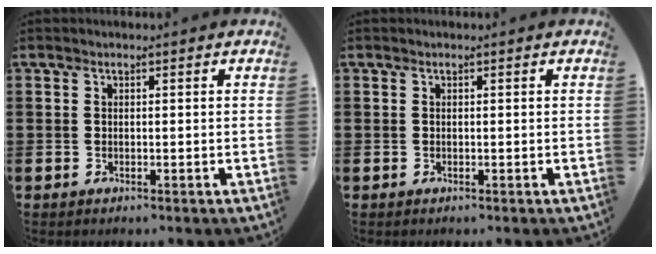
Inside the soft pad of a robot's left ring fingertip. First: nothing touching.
{"total": 0.0}